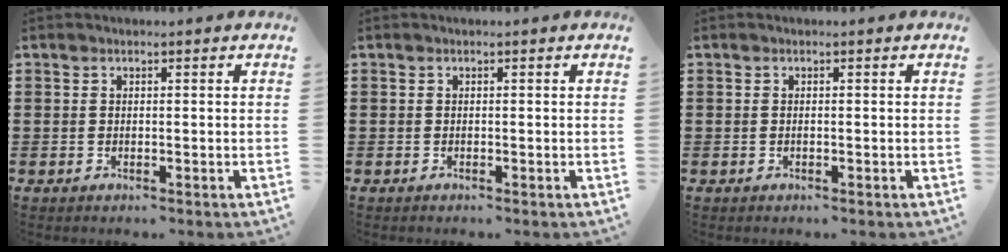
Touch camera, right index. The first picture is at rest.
{"total": 0.0}
{"total": 0.0}